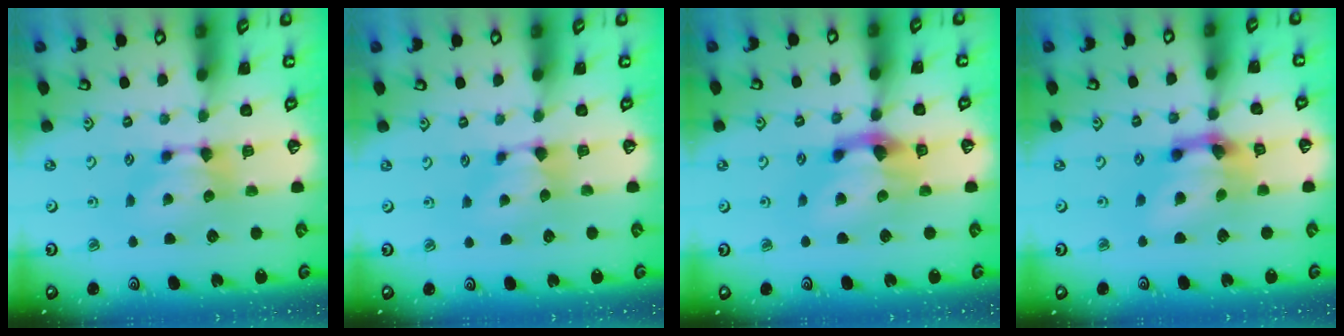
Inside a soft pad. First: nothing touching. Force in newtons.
{"total": 0.9, "press": 0.6, "slide": 0.6}
{"total": 4.7, "press": 4.2, "slide": 2.1}
{"total": 7.5, "press": 6.9, "slide": 3.0}